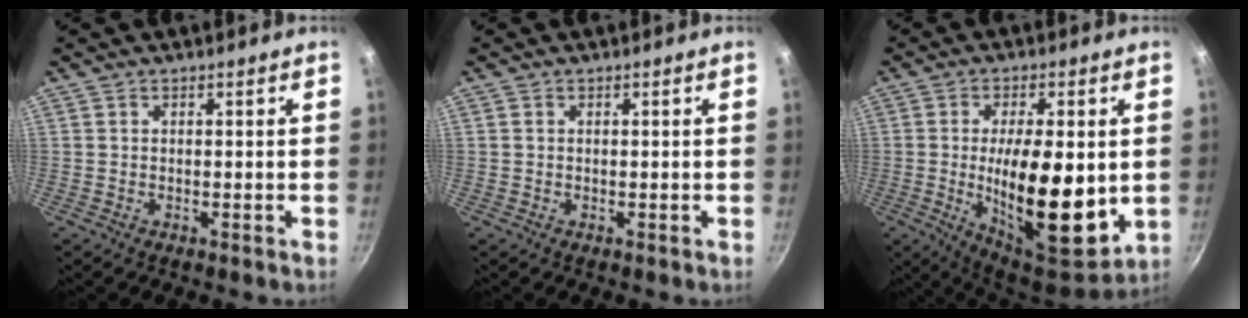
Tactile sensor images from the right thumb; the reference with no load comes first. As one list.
[{"total": 0.0}, {"total": 19.2, "force": [-1.2, 7.5, 17.7], "torque": [-0.264, -0.017, -0.011]}]